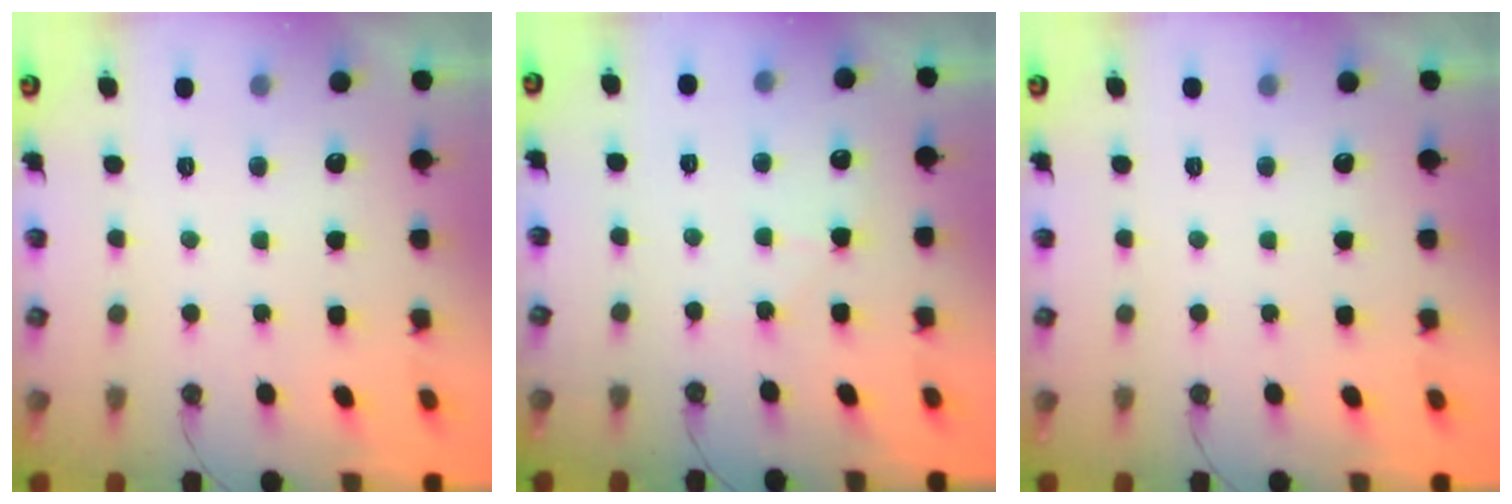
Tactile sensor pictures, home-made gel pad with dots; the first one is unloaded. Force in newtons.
{"total": 4.8, "press": 4.7, "slide": 0.7}
{"total": 0.0}